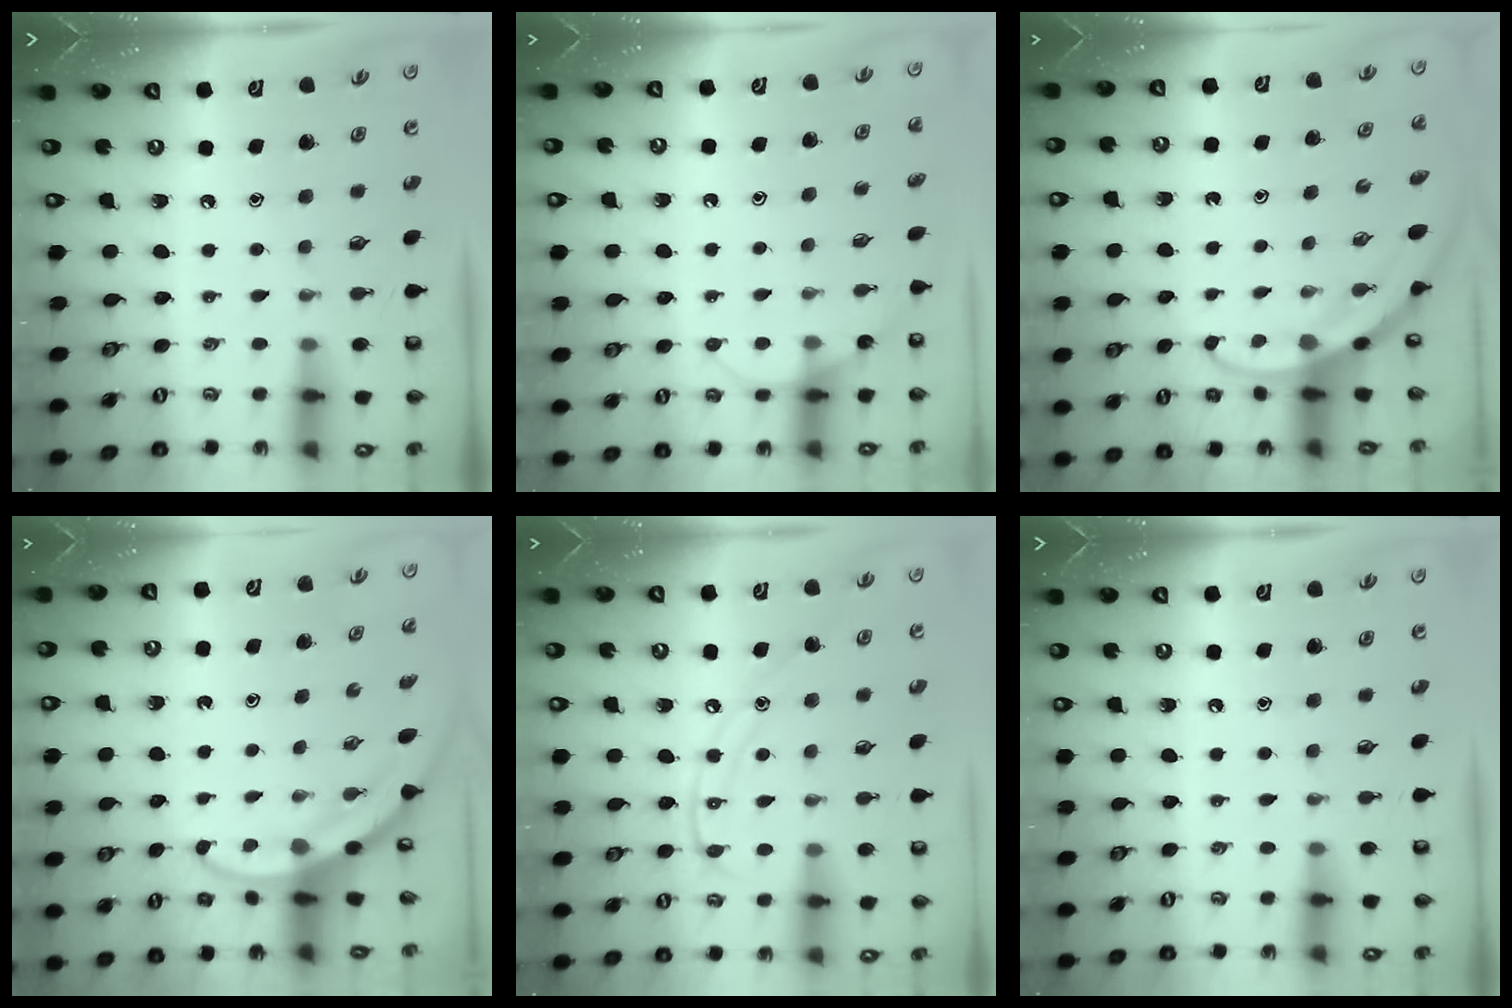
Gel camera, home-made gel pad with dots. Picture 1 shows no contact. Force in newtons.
{"total": 3.5, "press": 3.5, "slide": 0.3}
{"total": 2.7, "press": 2.7, "slide": 0.0}
{"total": 3.5, "press": 3.5, "slide": 0.2}
{"total": 11.2, "press": 11.2, "slide": 1.2}
{"total": 0.0}